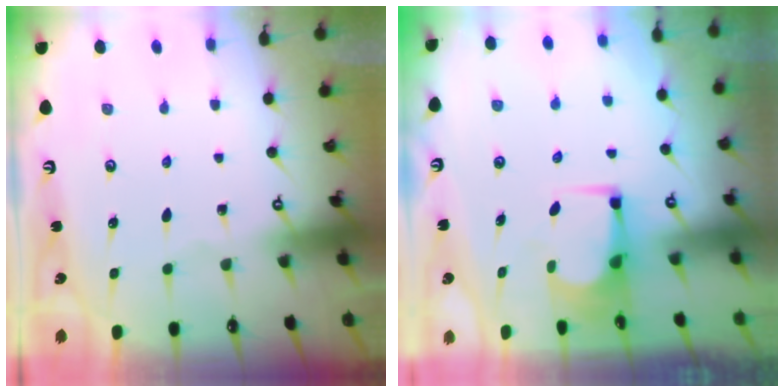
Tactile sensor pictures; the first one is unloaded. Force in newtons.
{"total": 2.1, "press": 2.1, "slide": 0.1}